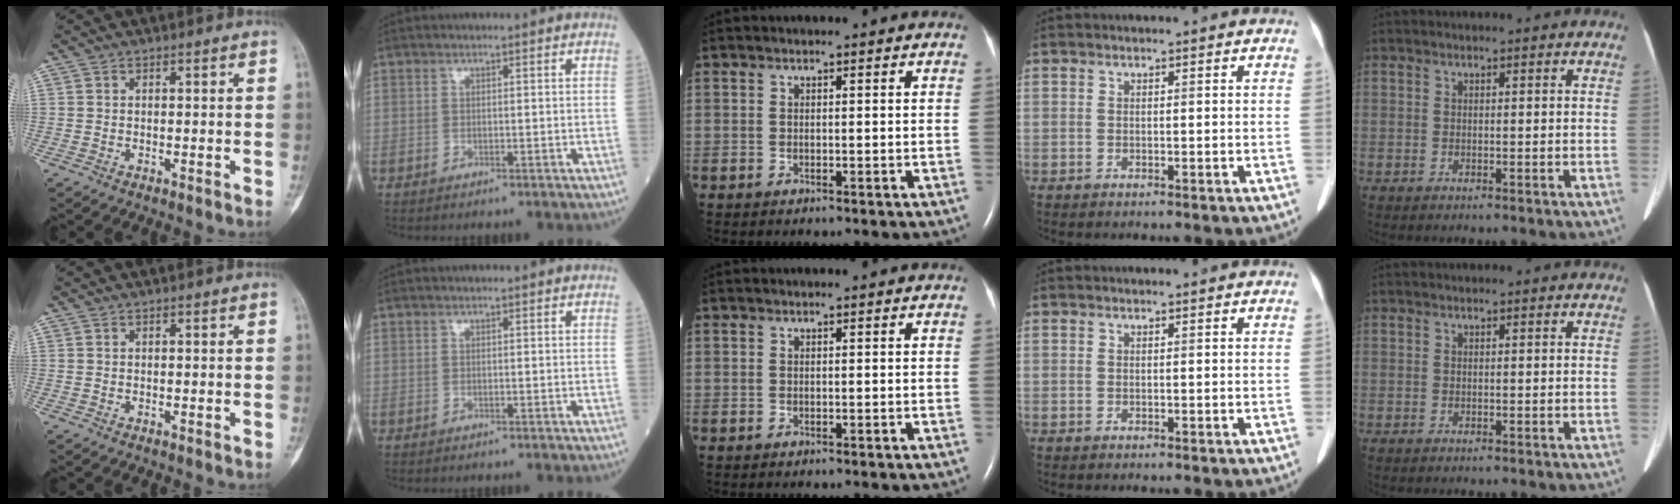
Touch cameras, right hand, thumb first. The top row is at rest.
{}